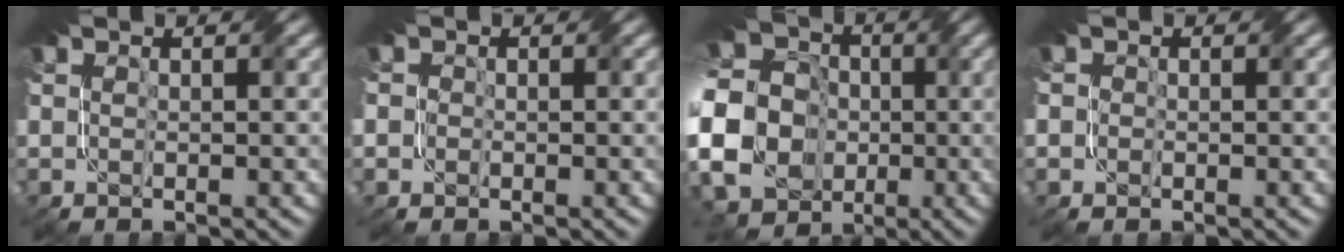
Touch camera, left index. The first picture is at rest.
{"total": 1.5, "force": [0.2, 1.5, 0.2], "torque": [0.001, 0.009, -0.014]}
{"total": 22.5, "force": [-5.0, 20.3, 8.5], "torque": [-0.219, -0.009, -0.152]}
{"total": 1.2, "force": [0.2, 1.2, 0.0], "torque": [0.002, 0.006, -0.008]}